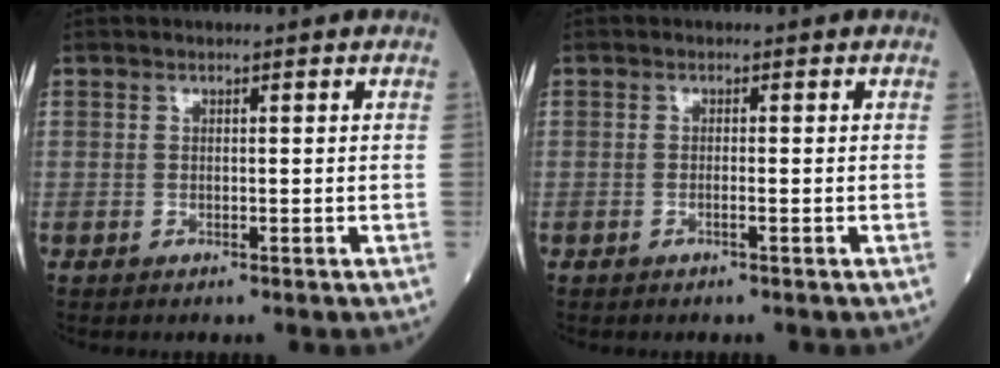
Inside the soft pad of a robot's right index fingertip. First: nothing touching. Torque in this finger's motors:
{"motor_torque": [-0.28, -0.02, -0.07, -0.01]}